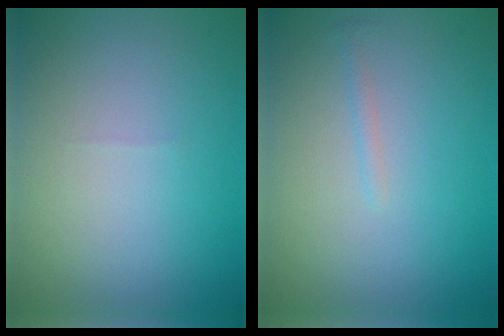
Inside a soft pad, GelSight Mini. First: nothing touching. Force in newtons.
{"total": 0.6, "press": 0.6, "slide": 0.0}